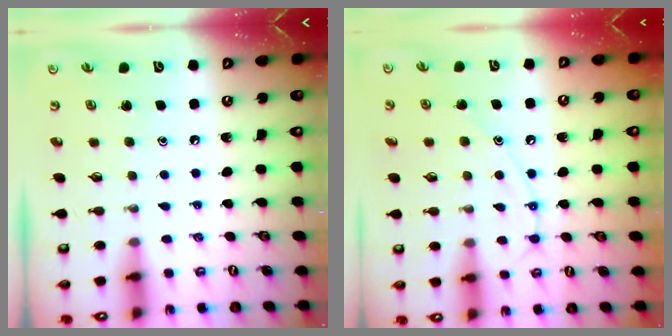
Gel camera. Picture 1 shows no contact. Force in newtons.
{"total": 9.0, "press": 9.0, "slide": 0.4}